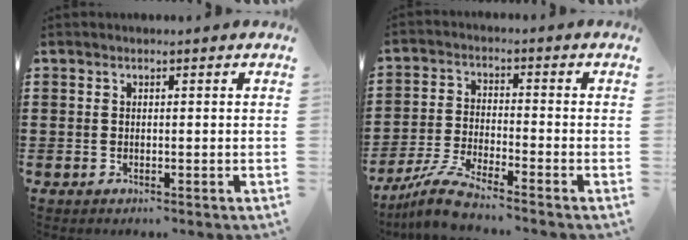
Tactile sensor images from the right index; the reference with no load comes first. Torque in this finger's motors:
{"motor_torque": [1.10, 1.04, 0.20, 0.03]}